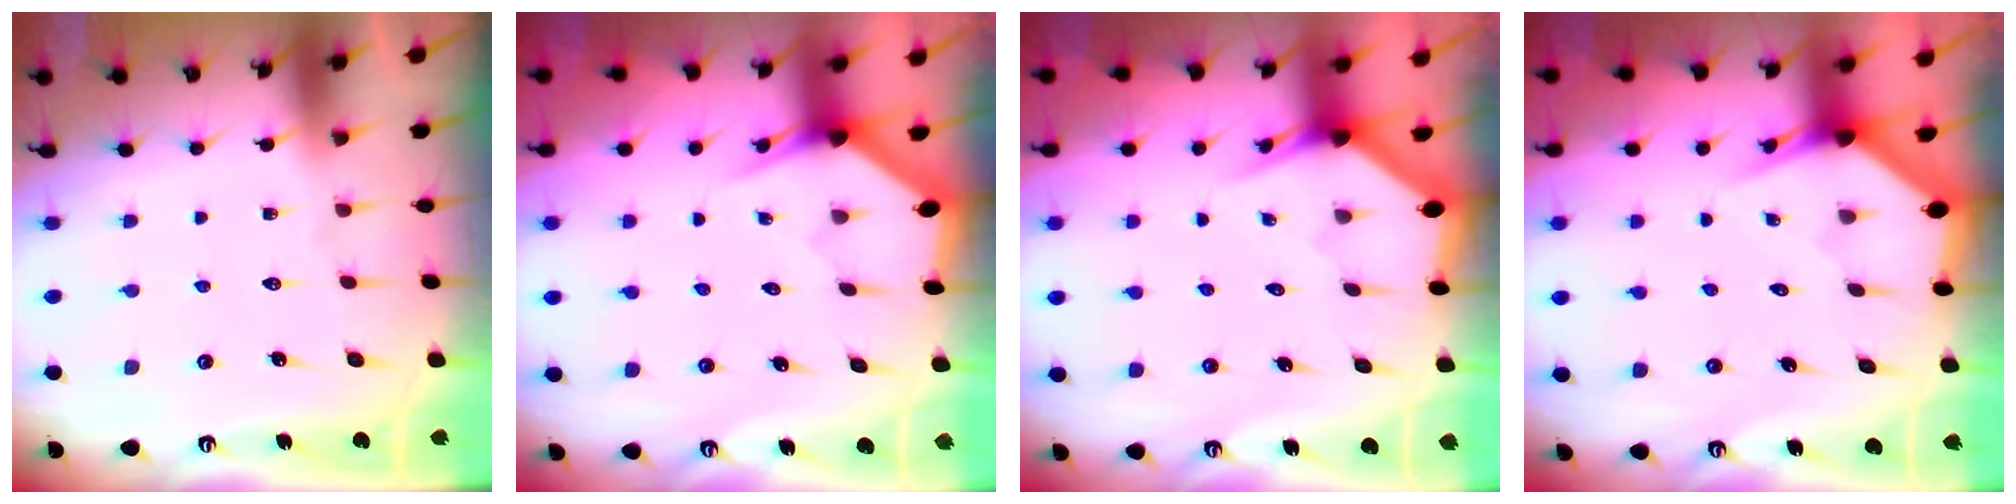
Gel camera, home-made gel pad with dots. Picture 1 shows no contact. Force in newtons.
{"total": 3.1, "press": 3.1, "slide": 0.2}
{"total": 2.8, "press": 2.8, "slide": 0.2}
{"total": 2.9, "press": 2.9, "slide": 0.2}